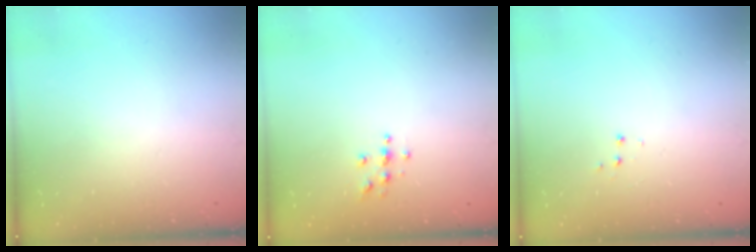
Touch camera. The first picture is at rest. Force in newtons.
{"total": 3.8, "press": 3.8, "slide": 0.5}
{"total": 3.5, "press": 3.4, "slide": 0.5}